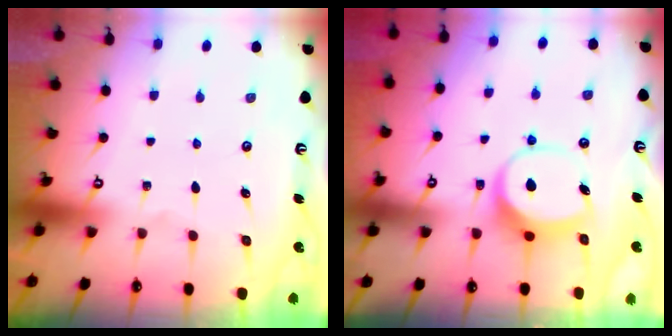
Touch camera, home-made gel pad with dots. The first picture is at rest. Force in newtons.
{"total": 7.2, "press": 7.1, "slide": 0.6}